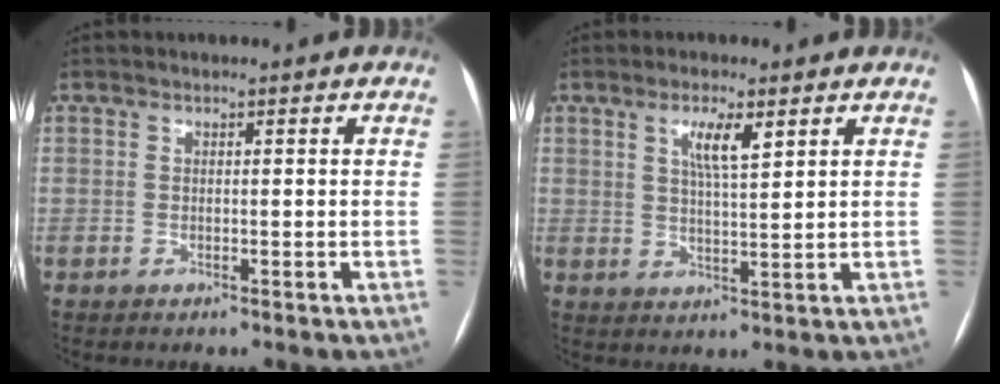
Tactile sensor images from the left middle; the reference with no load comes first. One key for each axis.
{"total": 4.7, "fx": 2.4, "fy": 0.6, "fz": 4.0, "tx": -0.075, "ty": -0.001, "tz": 0.042}